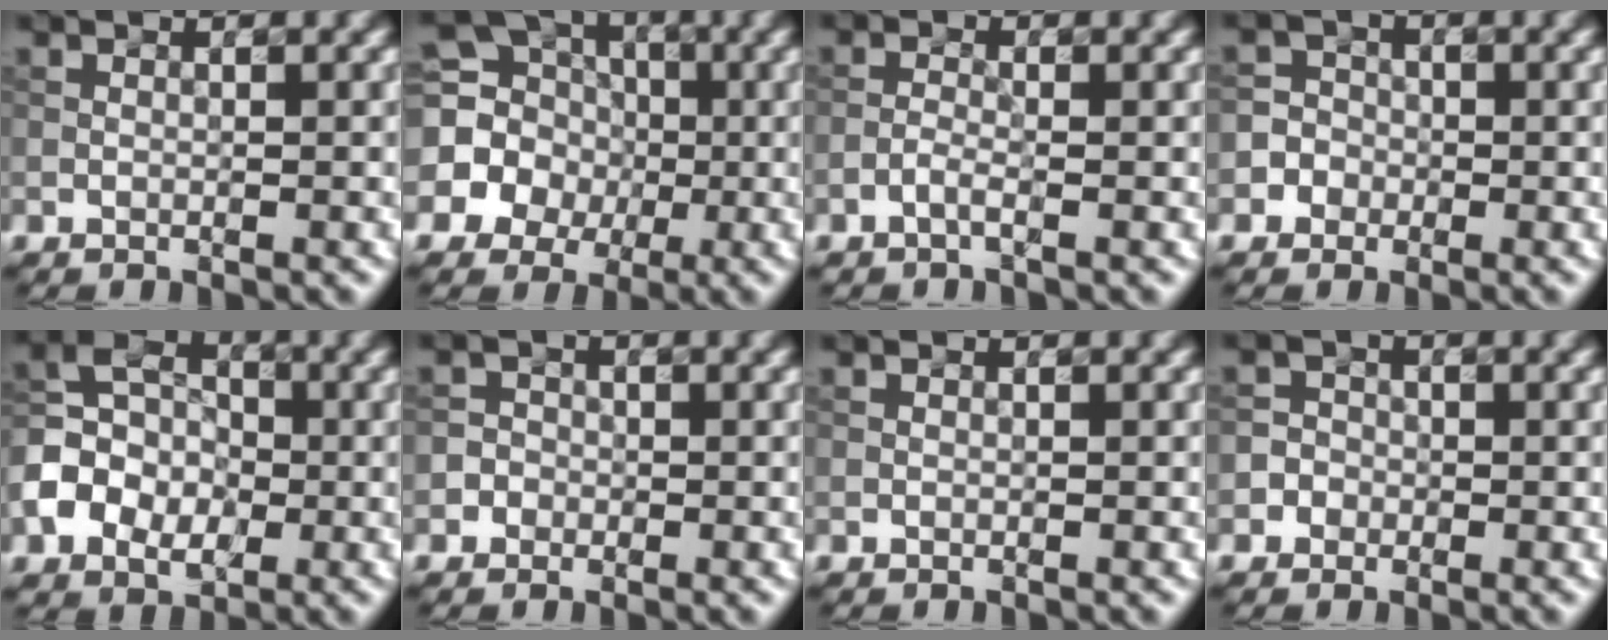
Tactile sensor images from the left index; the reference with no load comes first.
{"total": 11.1, "force": [0.9, 10.2, 4.3], "torque": [-0.127, 0.029, -0.023]}
{"total": 1.0, "force": [-0.7, 0.1, 0.7], "torque": [-0.022, 0.004, -0.017]}
{"total": 3.5, "force": [-1.5, 3.1, 0.4], "torque": [0.020, 0.010, -0.042]}
{"total": 5.8, "force": [-1.7, 4.6, 3.1], "torque": [-0.065, 0.006, -0.039]}
{"total": 2.0, "force": [-0.7, 1.9, 0.3], "torque": [0.014, 0.014, -0.030]}
{"total": 0.0}
{"total": 2.5, "force": [-1.0, 2.2, 0.3], "torque": [0.020, 0.013, -0.035]}